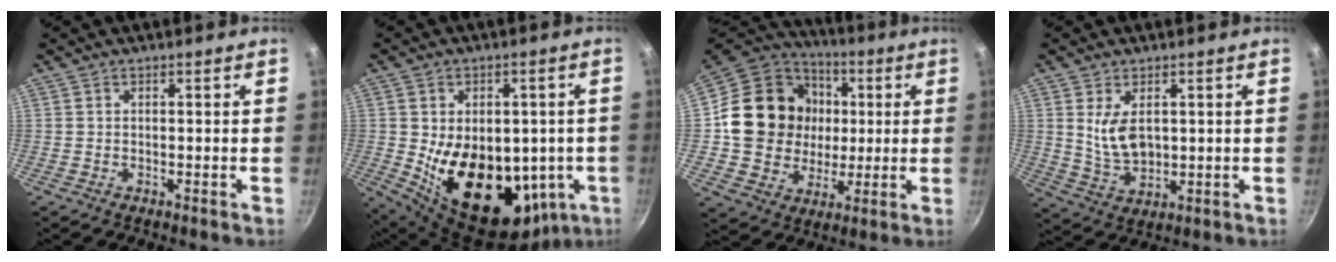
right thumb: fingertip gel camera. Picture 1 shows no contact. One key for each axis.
{"total": 22.7, "fx": -2.8, "fy": 14.9, "fz": 16.9, "tx": -0.237, "ty": -0.015, "tz": -0.017}
{"total": 20.5, "fx": 2.0, "fy": 18.0, "fz": 9.5, "tx": -0.149, "ty": 0.018, "tz": 0.038}
{"total": 7.2, "fx": 1.7, "fy": 4.2, "fz": 5.6, "tx": -0.090, "ty": -0.024, "tz": 0.045}